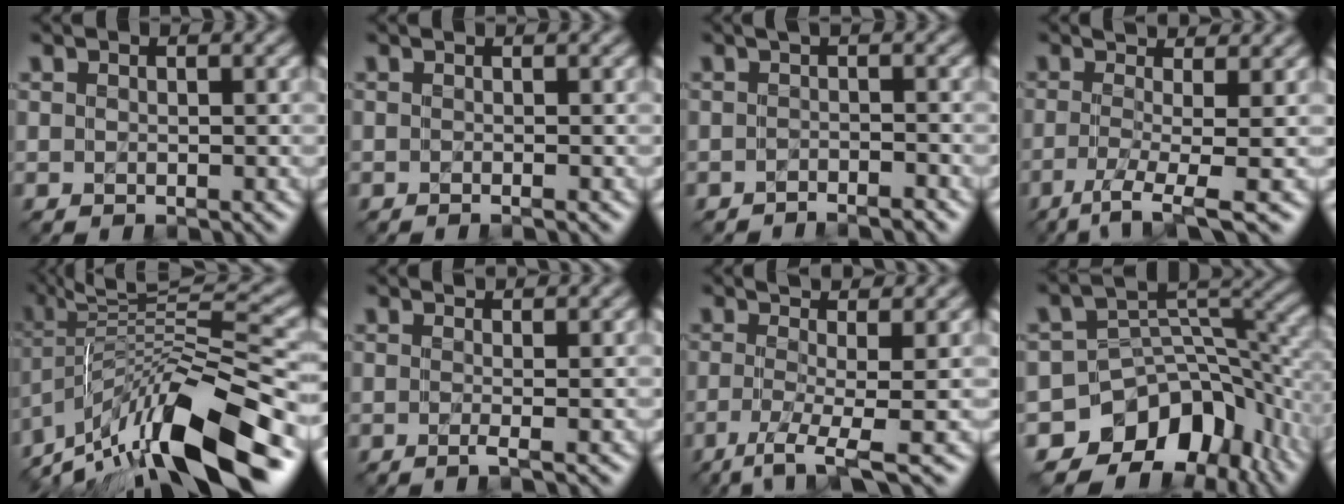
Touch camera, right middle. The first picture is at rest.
{"total": 1.2, "force": [-0.1, 0.4, 1.1], "torque": [-0.010, -0.007, -0.011]}
{"total": 1.7, "force": [-1.4, 0.3, 1.0], "torque": [-0.008, -0.006, -0.026]}
{"total": 5.2, "force": [-1.3, 1.1, 4.9], "torque": [-0.082, -0.002, -0.034]}
{"total": 12.6, "force": [-6.4, 3.3, 10.3], "torque": [-0.181, 0.033, -0.109]}
{"total": 2.0, "force": [0.1, 0.6, 2.0], "torque": [-0.031, -0.004, -0.012]}
{"total": 5.3, "force": [-1.2, 1.0, 5.1], "torque": [-0.088, -0.003, -0.033]}
{"total": 10.6, "force": [-6.6, 6.8, 4.7], "torque": [-0.064, -0.004, -0.107]}